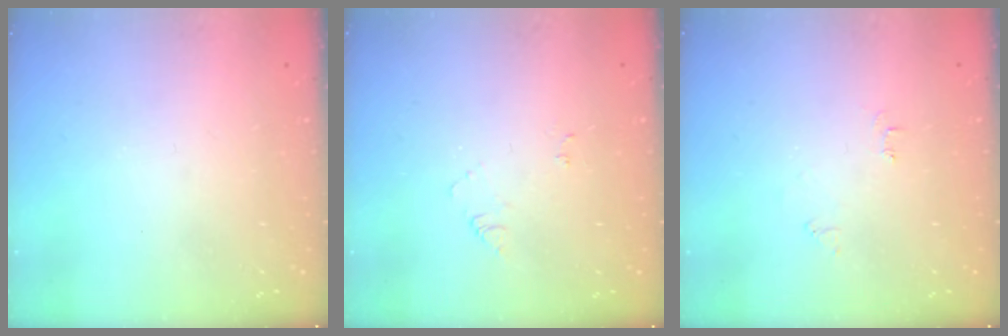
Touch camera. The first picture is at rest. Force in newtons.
{"total": 6.0, "press": 6.0, "slide": 0.7}
{"total": 3.9, "press": 3.8, "slide": 0.5}